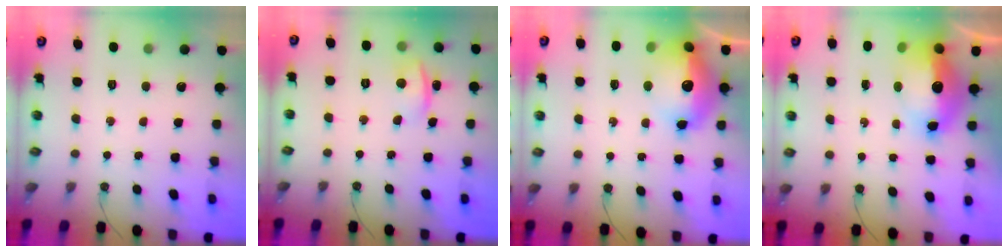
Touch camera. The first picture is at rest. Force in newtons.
{"total": 2.0, "press": 1.5, "slide": 1.3}
{"total": 18.2, "press": 18.1, "slide": 1.7}
{"total": 15.4, "press": 15.3, "slide": 1.7}